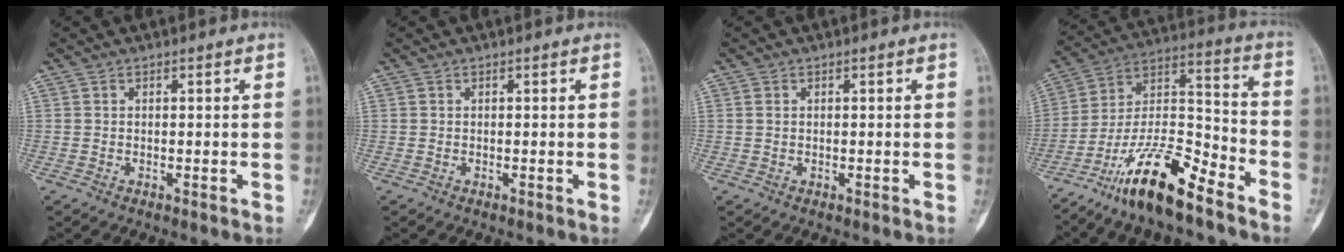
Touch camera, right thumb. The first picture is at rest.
{"total": 0.0}
{"total": 0.6, "force": [0.0, 0.5, 0.4], "torque": [-0.008, 0.001, 0.000]}
{"total": 17.3, "force": [-12.1, 4.3, 11.5], "torque": [-0.202, 0.083, -0.222]}